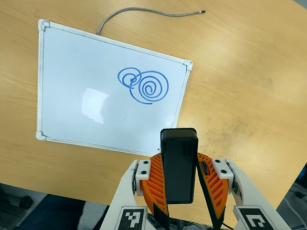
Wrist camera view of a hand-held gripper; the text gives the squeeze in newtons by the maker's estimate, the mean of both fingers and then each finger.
{"total": 5.8, "left": 5.5, "right": 6.1}